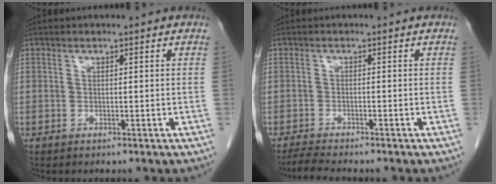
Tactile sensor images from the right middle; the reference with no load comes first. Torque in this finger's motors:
{"motor_torque": [0.32, -0.20, 0.01, 0.00]}